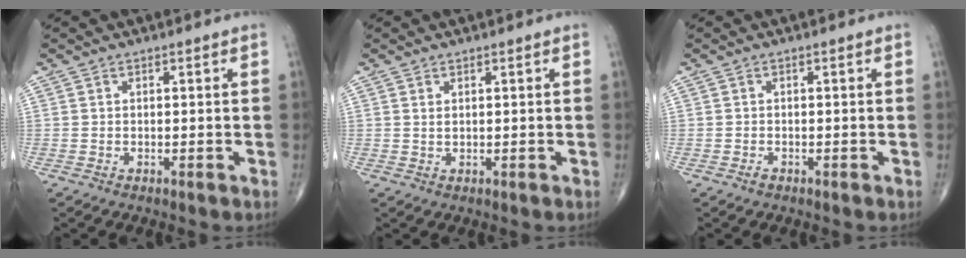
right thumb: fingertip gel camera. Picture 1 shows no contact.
{"total": 0.8, "force": [0.5, 0.3, 0.6], "torque": [-0.010, -0.003, 0.011]}
{"total": 0.7, "force": [-0.5, 0.4, 0.3], "torque": [-0.003, 0.001, -0.011]}